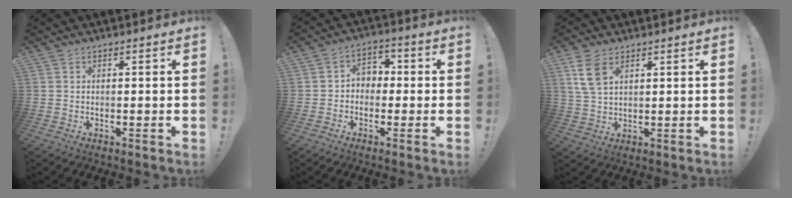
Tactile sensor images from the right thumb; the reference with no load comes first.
{"total": 4.9, "force": [-1.3, 4.2, 2.0], "torque": [-0.044, 0.025, -0.021]}
{"total": 7.6, "force": [3.7, 4.1, 5.2], "torque": [-0.097, -0.008, 0.071]}